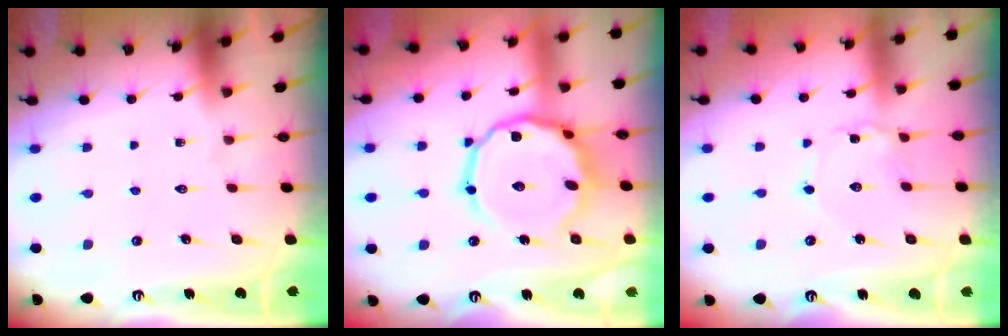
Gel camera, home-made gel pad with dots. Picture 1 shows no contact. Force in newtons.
{"total": 14.8, "press": 14.6, "slide": 1.9}
{"total": 1.7, "press": 1.7, "slide": 0.2}